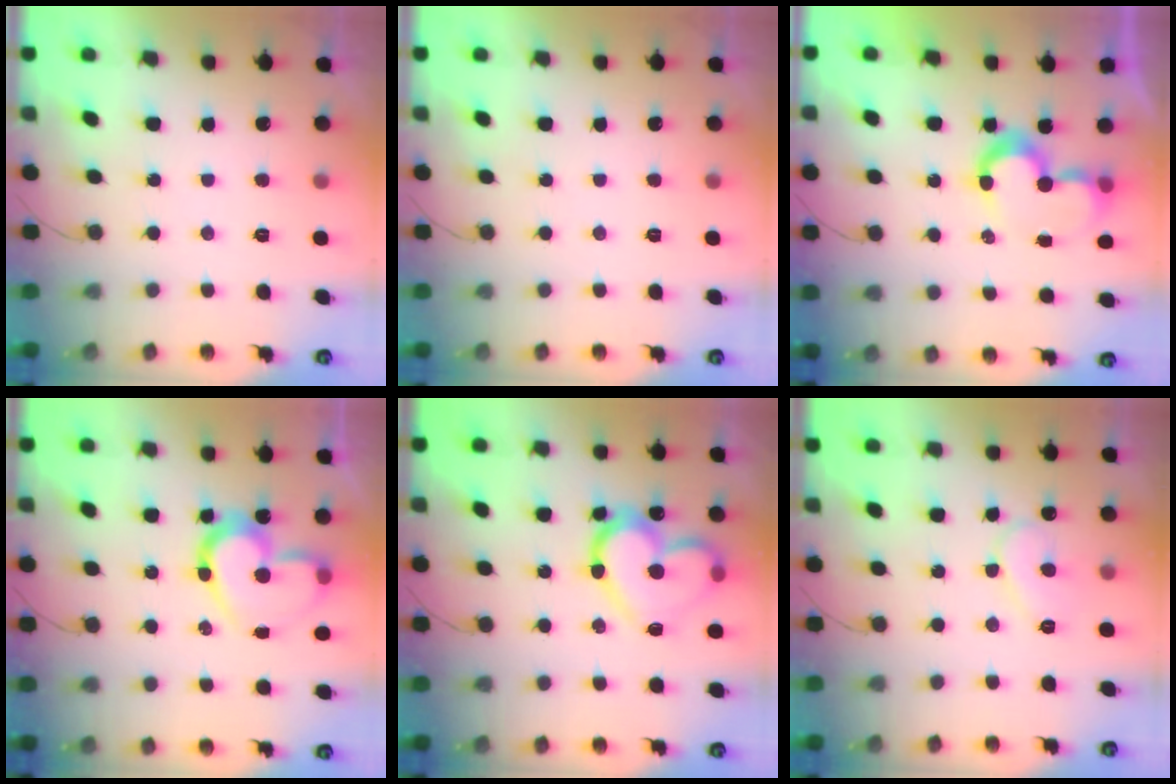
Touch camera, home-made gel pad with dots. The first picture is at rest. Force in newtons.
{"total": 0.0}
{"total": 9.4, "press": 9.4, "slide": 0.6}
{"total": 15.8, "press": 15.7, "slide": 1.5}
{"total": 18.8, "press": 18.7, "slide": 2.3}
{"total": 8.2, "press": 8.1, "slide": 0.8}